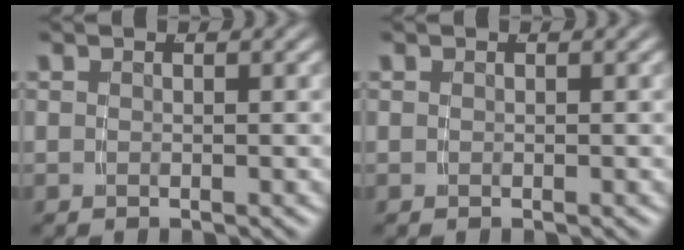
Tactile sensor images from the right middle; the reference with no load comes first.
{"total": 0.0}